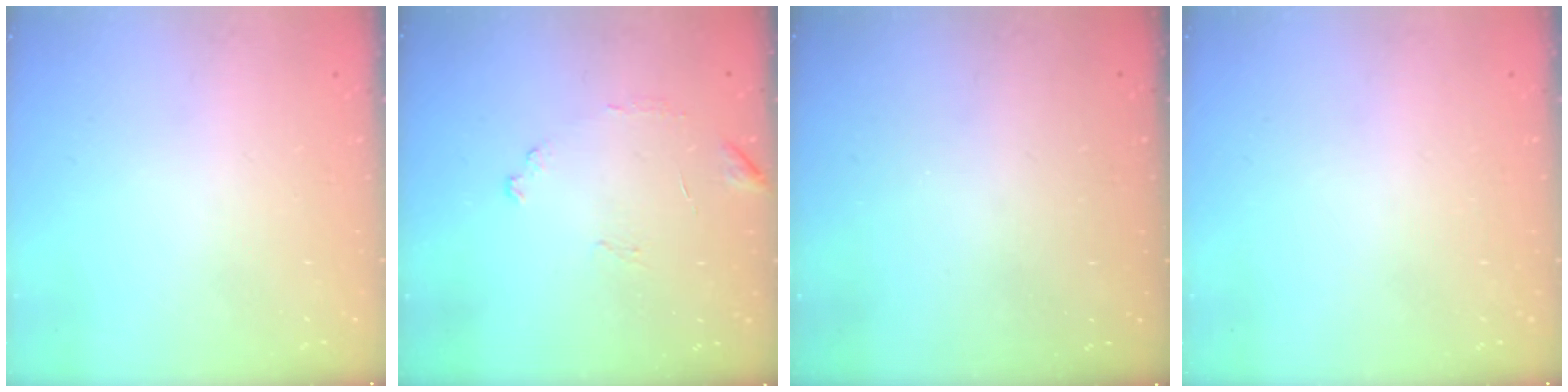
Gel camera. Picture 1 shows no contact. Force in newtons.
{"total": 8.1, "press": 8.0, "slide": 0.4}
{"total": 2.9, "press": 2.8, "slide": 0.8}
{"total": 0.0}